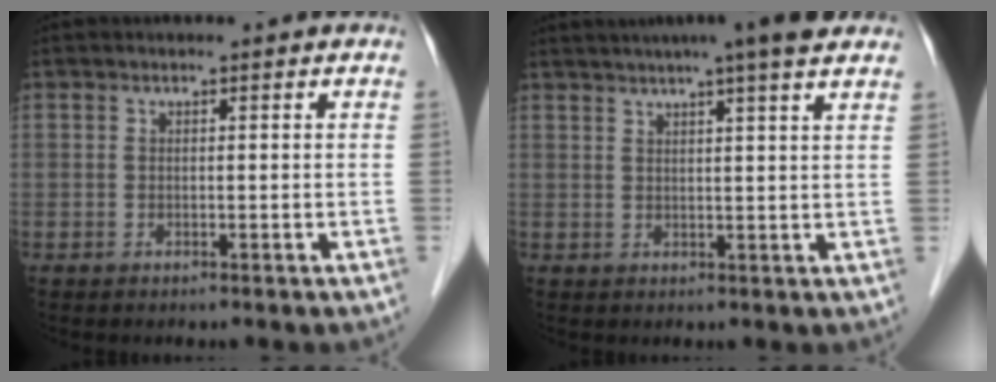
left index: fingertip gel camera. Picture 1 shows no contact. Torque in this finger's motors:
{"motor_torque": [0.97, -1.16, 0.81, 0.17]}